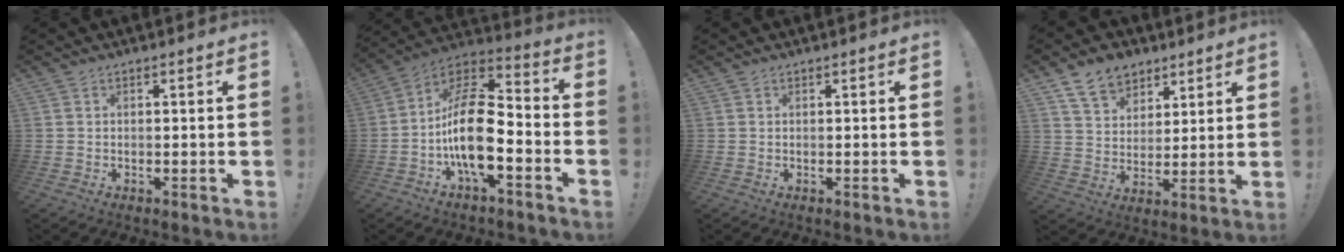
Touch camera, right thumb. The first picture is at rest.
{"total": 19.4, "force": [-4.6, 9.0, 16.5], "torque": [-0.325, 0.034, -0.072]}
{"total": 0.0}
{"total": 11.2, "force": [7.3, 7.5, 3.9], "torque": [-0.066, -0.037, 0.142]}